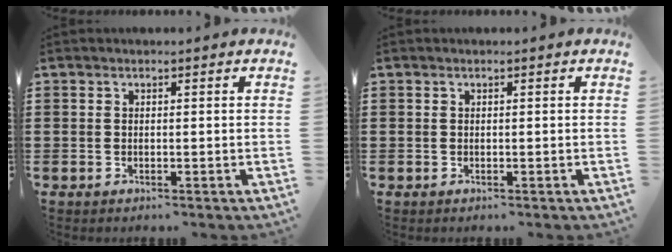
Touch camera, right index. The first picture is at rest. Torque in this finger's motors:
{"motor_torque": [-0.02, -0.01, 0.01, 0.00]}